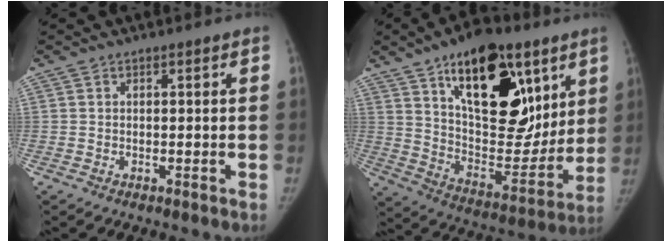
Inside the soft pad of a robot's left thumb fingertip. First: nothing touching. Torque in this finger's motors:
{"motor_torque": [1.00, 0.47, 2.10, -0.66, 0.69]}